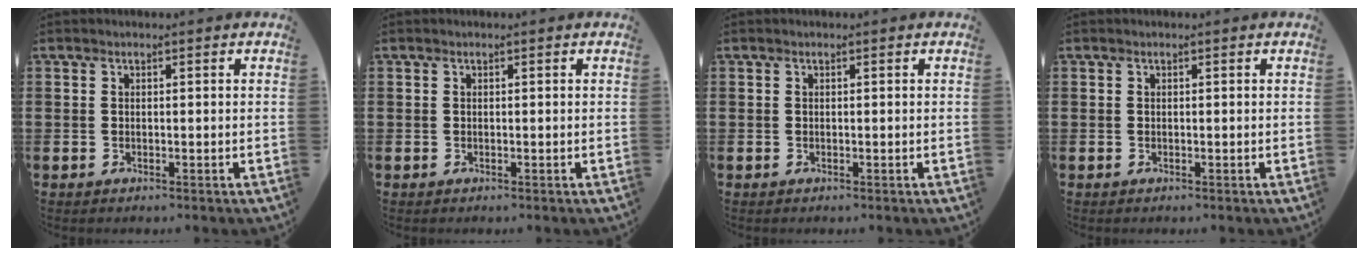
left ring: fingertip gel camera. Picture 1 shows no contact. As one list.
[{"total": 0.0}, {"total": 0.0}, {"total": 0.0}]